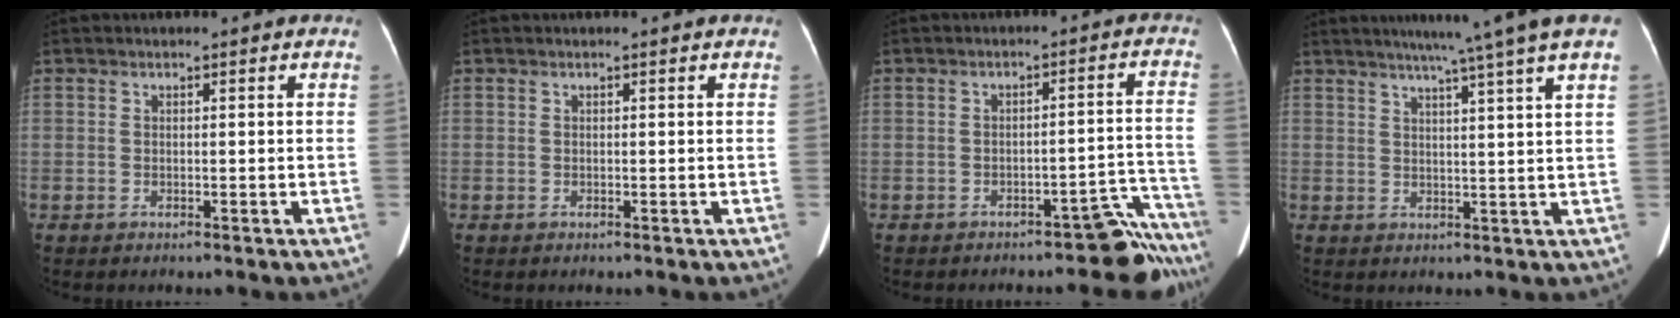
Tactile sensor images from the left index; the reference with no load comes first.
{"total": 0.7, "force": [0.7, 0.0, 0.2], "torque": [-0.011, 0.013, 0.007]}
{"total": 6.9, "force": [-6.3, 1.5, 2.4], "torque": [0.010, 0.036, -0.085]}
{"total": 10.9, "force": [8.1, -1.6, 7.1], "torque": [-0.102, 0.011, 0.091]}